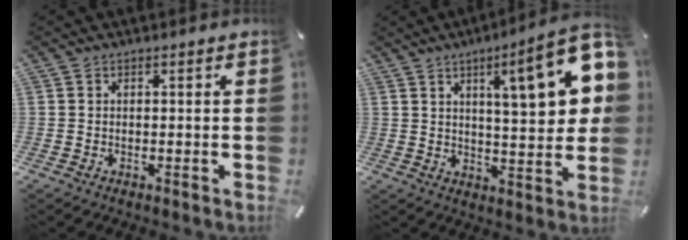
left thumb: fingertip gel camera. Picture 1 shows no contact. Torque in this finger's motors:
{"motor_torque": [2.51, 2.50, 1.72, -1.04, 0.18]}